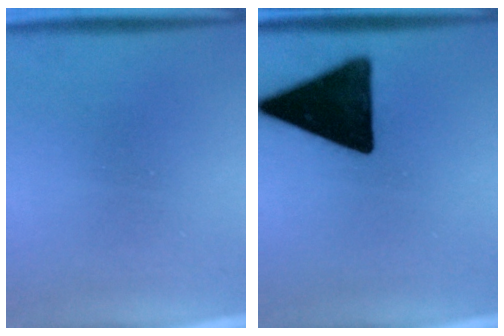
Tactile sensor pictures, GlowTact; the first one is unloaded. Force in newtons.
{"total": 17.5}